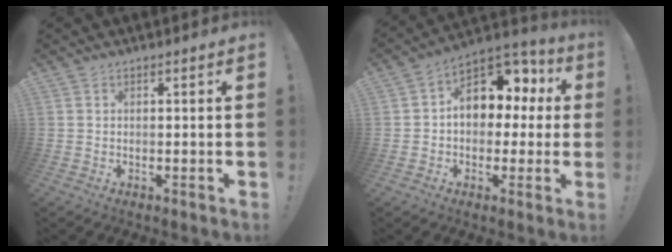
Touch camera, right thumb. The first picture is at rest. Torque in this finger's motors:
{"motor_torque": [1.83, 2.10, 0.46, -0.24, 0.07]}